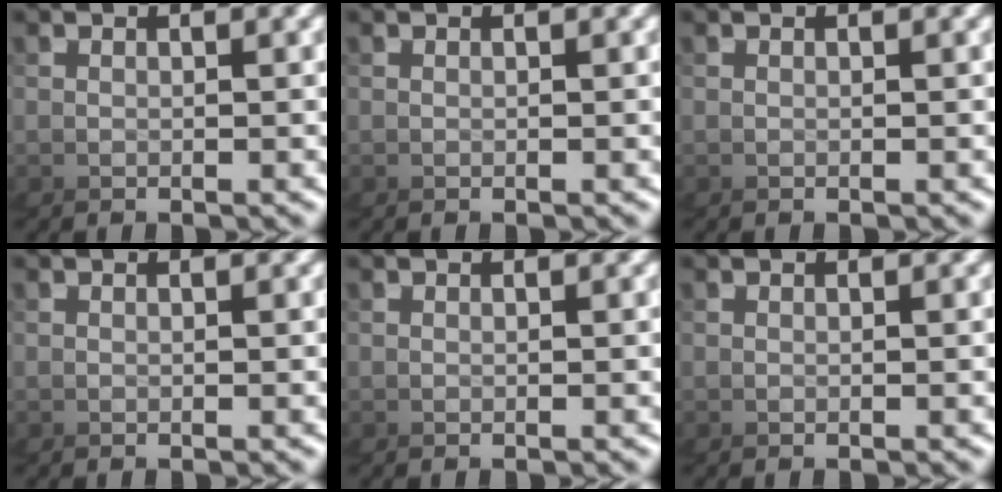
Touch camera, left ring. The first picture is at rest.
{"total": 0.0}
{"total": 0.0}
{"total": 0.0}
{"total": 0.0}
{"total": 0.0}